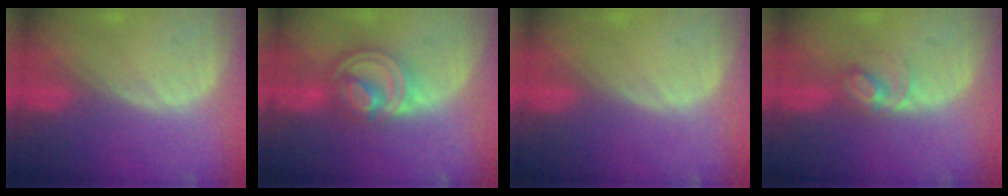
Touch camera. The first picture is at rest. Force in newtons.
{"total": 8.0, "press": 6.9, "slide": 4.0}
{"total": 0.0}
{"total": 3.9, "press": 3.9, "slide": 0.4}